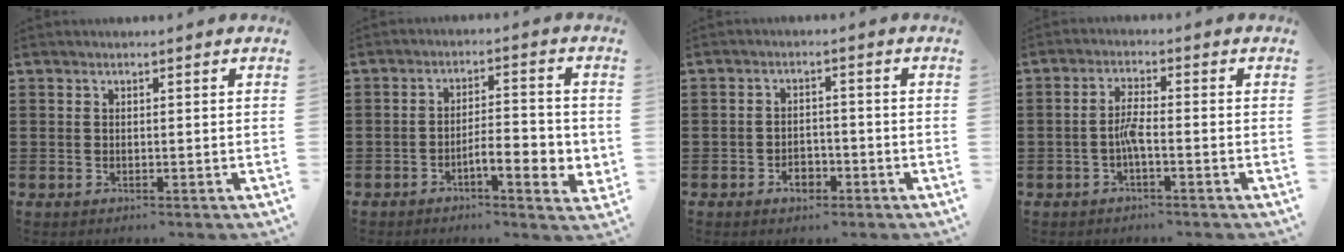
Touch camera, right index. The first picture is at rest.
{"total": 5.7, "force": [-2.0, 1.9, 5.1], "torque": [-0.070, -0.002, -0.038]}
{"total": 3.0, "force": [-1.8, 1.9, 1.6], "torque": [-0.032, 0.002, -0.035]}
{"total": 3.3, "force": [-1.2, 0.5, 3.0], "torque": [-0.063, 0.000, -0.025]}